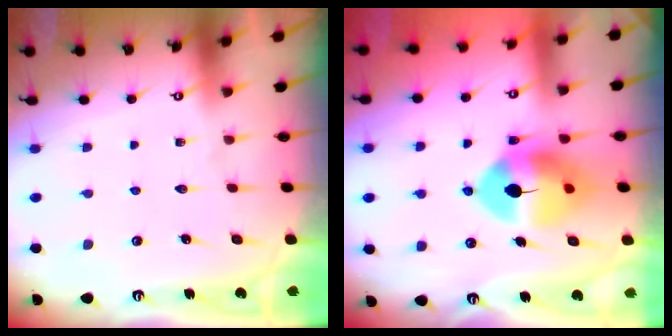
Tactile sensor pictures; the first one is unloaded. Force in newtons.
{"total": 10.9, "press": 10.8, "slide": 1.7}